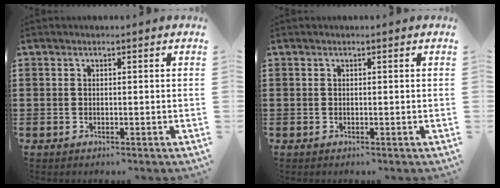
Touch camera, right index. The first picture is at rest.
{"total": 0.0}